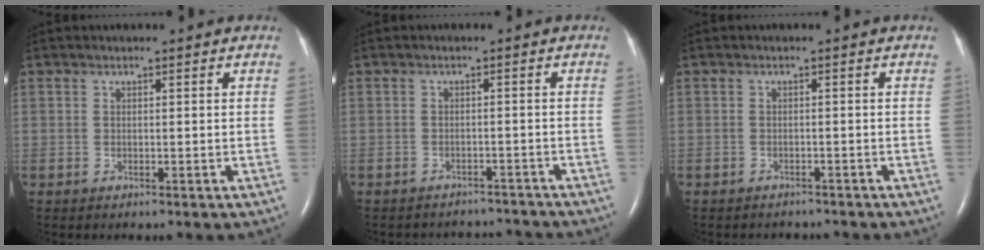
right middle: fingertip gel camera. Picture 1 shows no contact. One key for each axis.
{"total": 7.3, "fx": -7.1, "fy": 1.8, "fz": 0.0, "tx": -0.003, "ty": 0.012, "tz": -0.080}
{"total": 3.4, "fx": -3.1, "fy": 1.2, "fz": 0.2, "tx": -0.005, "ty": -0.002, "tz": -0.039}